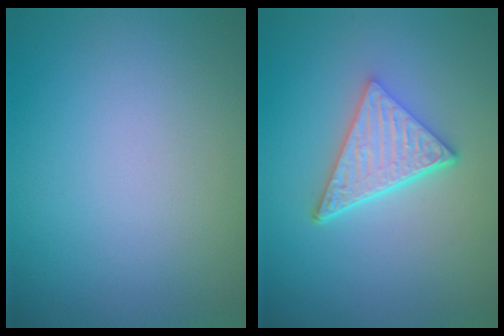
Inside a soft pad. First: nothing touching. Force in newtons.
{"total": 5.2, "press": 3.6, "slide": 3.7}